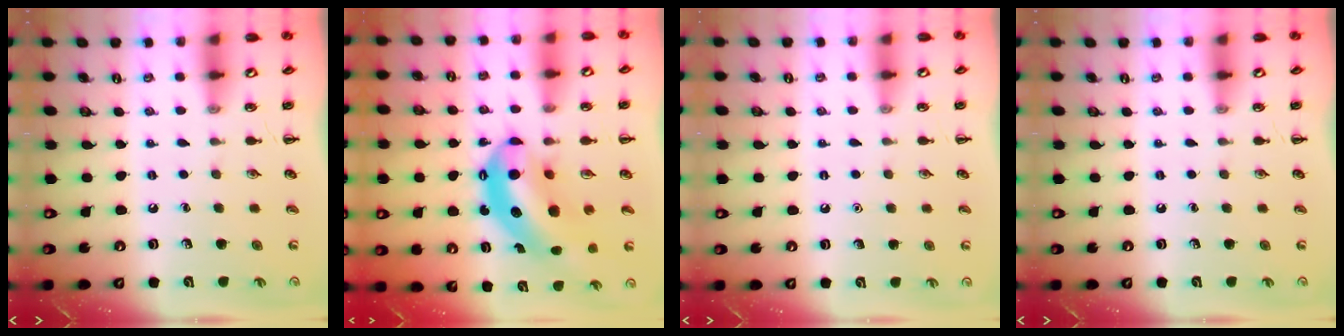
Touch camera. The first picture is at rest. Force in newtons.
{"total": 11.1, "press": 10.7, "slide": 2.9}
{"total": 1.6, "press": 1.6, "slide": 0.1}
{"total": 0.0}